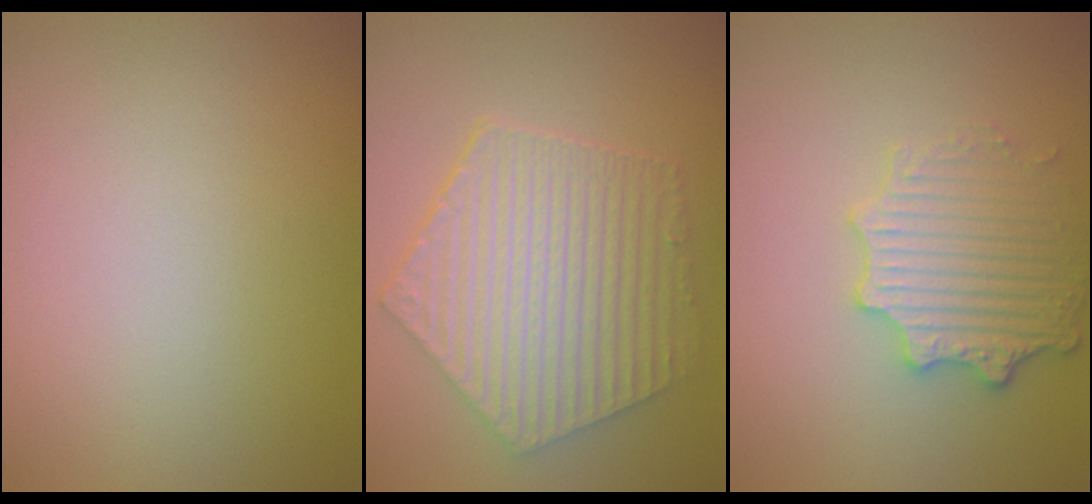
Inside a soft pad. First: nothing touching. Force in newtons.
{"total": 6.3, "press": 4.9, "slide": 4.0}
{"total": 3.8, "press": 3.2, "slide": 2.0}